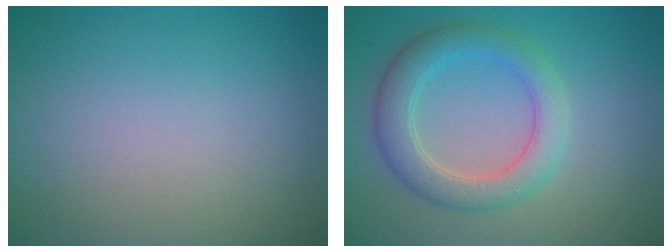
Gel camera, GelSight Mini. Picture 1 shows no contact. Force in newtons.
{"total": 4.3, "press": 4.3, "slide": 0.1}